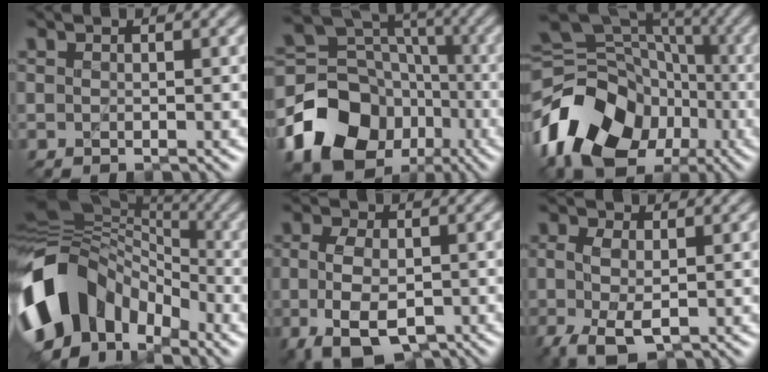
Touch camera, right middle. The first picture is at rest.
{"total": 15.1, "force": [-7.0, 12.3, 5.3], "torque": [-0.115, -0.028, -0.118]}
{"total": 14.3, "force": [-6.2, 10.8, 6.9], "torque": [-0.157, 0.000, -0.123]}
{"total": 13.5, "force": [-4.0, 10.0, 8.0], "torque": [-0.169, 0.005, -0.091]}
{"total": 7.5, "force": [-2.6, 4.9, 5.1], "torque": [-0.102, -0.020, -0.037]}
{"total": 4.8, "force": [-1.5, 2.9, 3.4], "torque": [-0.085, -0.009, -0.027]}